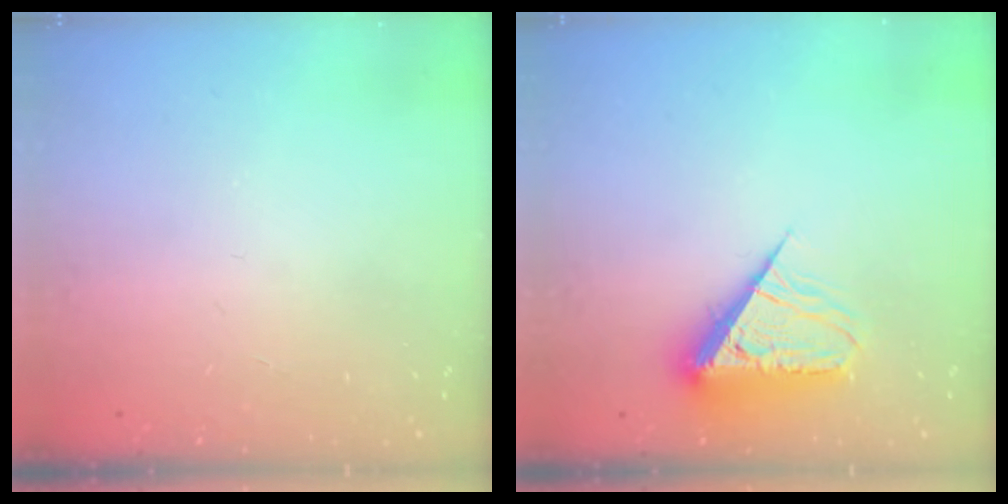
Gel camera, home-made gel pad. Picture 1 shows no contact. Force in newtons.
{"total": 8.5, "press": 8.4, "slide": 1.2}